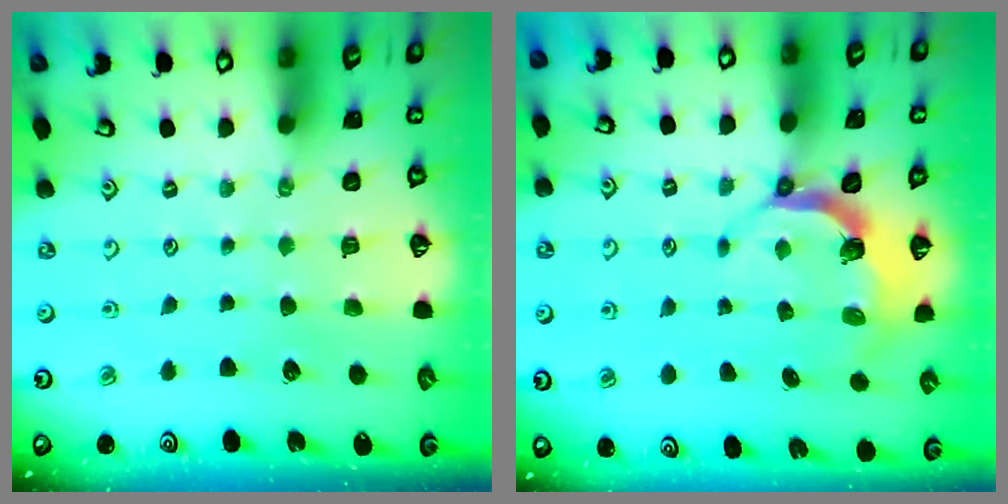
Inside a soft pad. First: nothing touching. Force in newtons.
{"total": 4.3, "press": 2.9, "slide": 3.2}